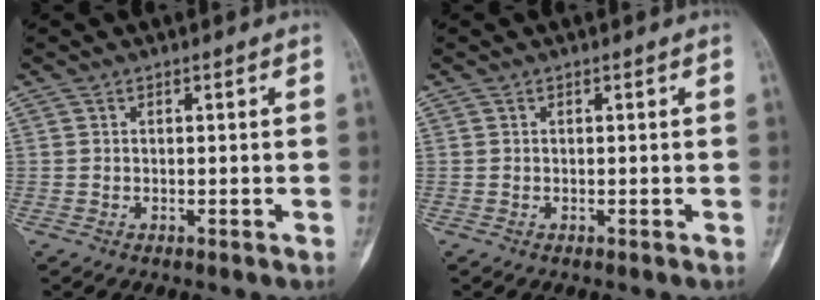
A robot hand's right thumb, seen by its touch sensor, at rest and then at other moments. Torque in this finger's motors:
{"motor_torque": [0.13, 0.03, 0.06, -0.06, 0.02]}